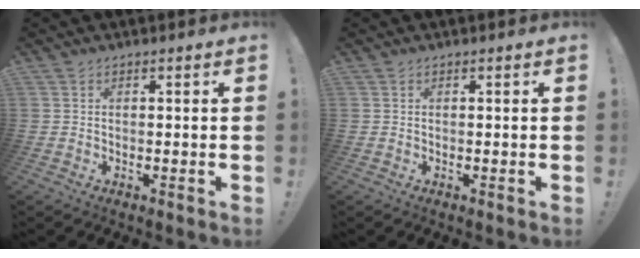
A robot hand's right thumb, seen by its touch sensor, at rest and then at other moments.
{"total": 0.0}